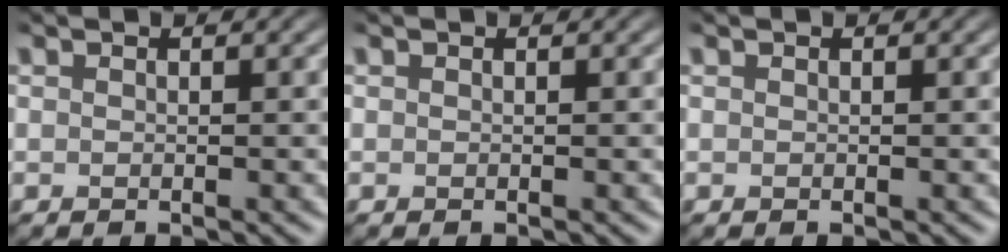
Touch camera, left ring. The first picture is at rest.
{"total": 0.0}
{"total": 0.0}